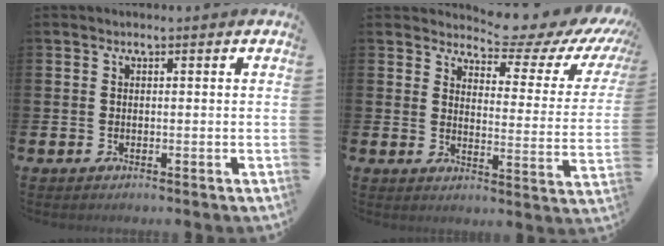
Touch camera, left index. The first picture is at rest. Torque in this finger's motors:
{"motor_torque": [1.16, -0.98, 0.21, 0.04]}